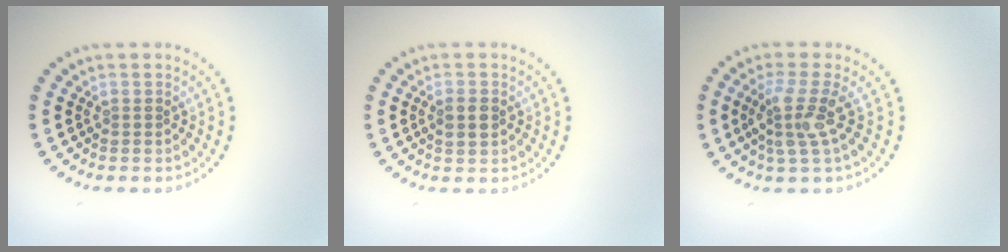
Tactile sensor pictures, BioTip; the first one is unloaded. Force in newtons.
{"total": 1.8, "press": 1.8, "slide": 0.1}
{"total": 3.2, "press": 2.7, "slide": 1.7}